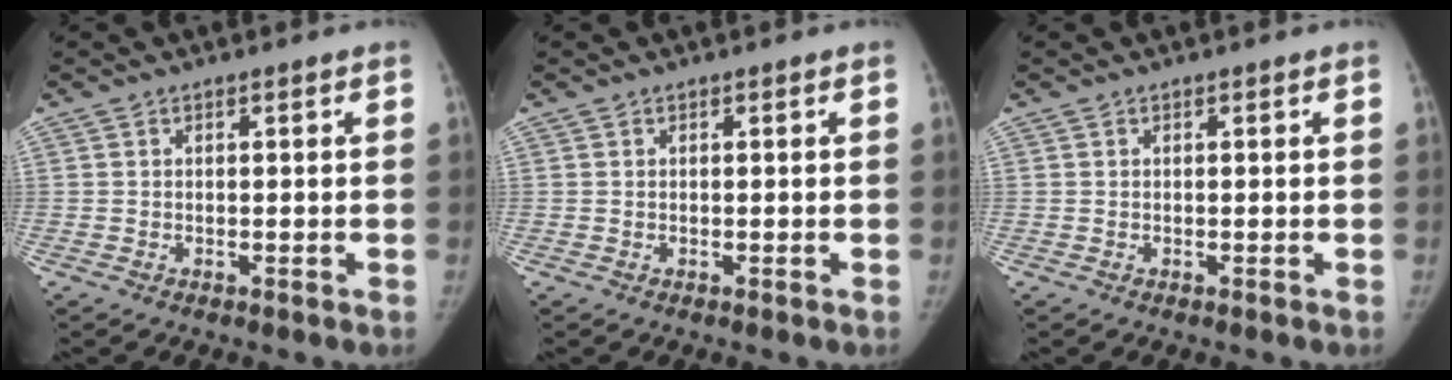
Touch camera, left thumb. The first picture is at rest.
{"total": 0.0}
{"total": 0.0}